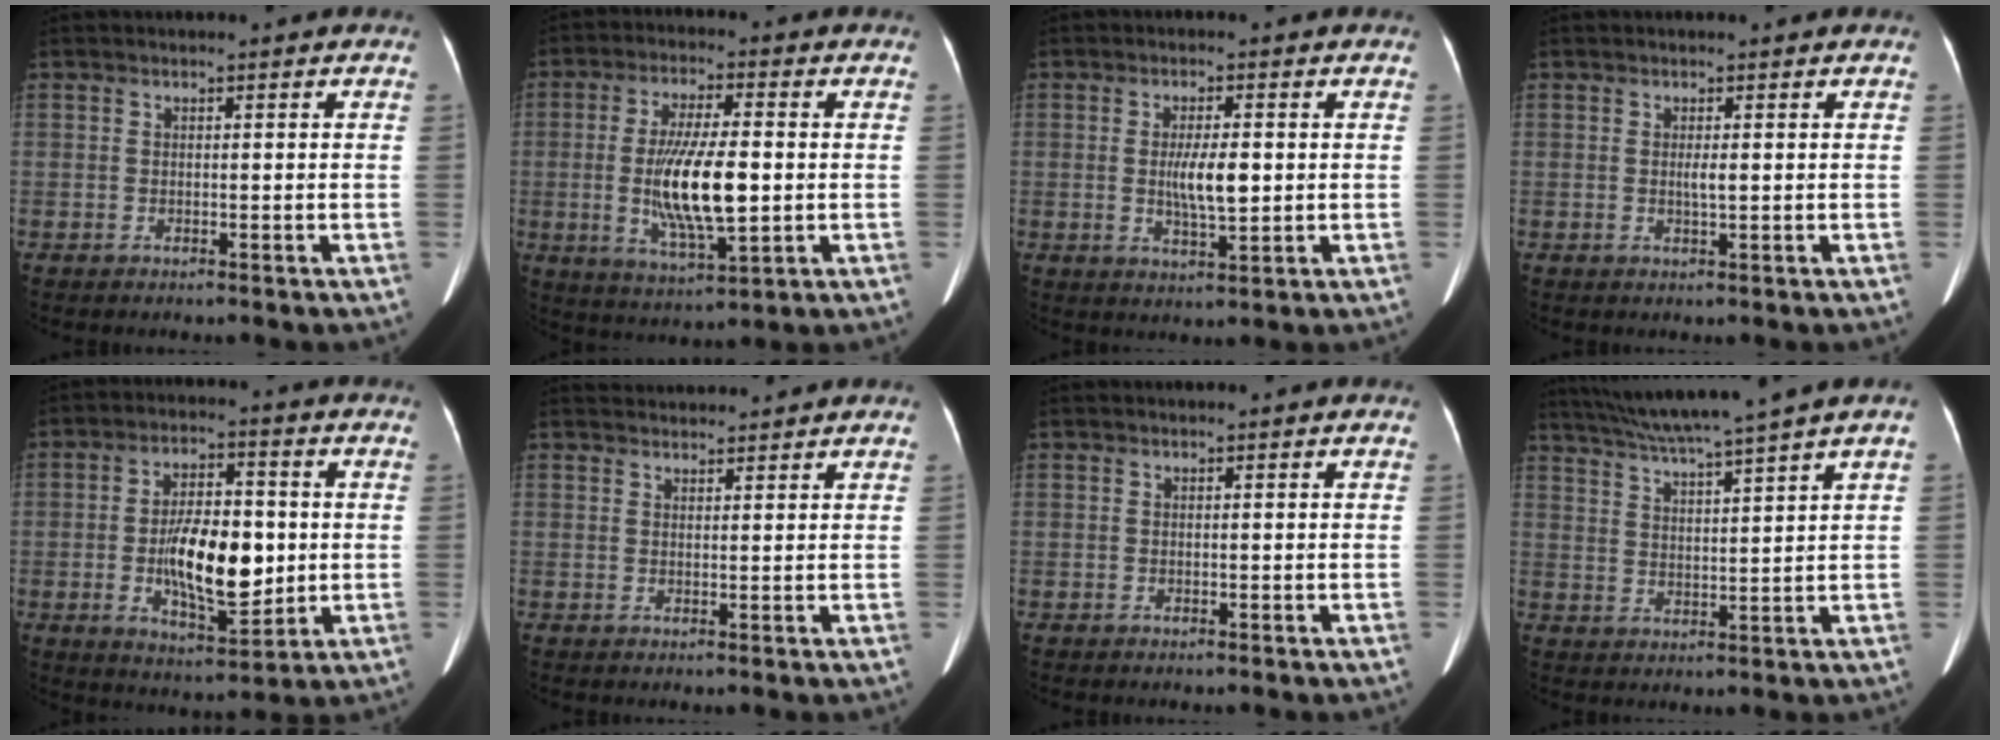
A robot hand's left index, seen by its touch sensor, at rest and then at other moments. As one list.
[{"total": 11.8, "force": [-0.9, 2.6, 11.5], "torque": [-0.224, -0.012, -0.012]}, {"total": 5.1, "force": [0.2, 1.1, 5.0], "torque": [-0.091, -0.006, 0.004]}, {"total": 1.2, "force": [0.2, 0.0, 1.1], "torque": [-0.026, -0.003, 0.003]}, {"total": 12.2, "force": [-0.9, 4.7, 11.2], "torque": [-0.201, -0.003, -0.010]}, {"total": 4.3, "force": [4.2, 0.3, 0.4], "torque": [-0.010, 0.029, 0.066]}, {"total": 0.0}, {"total": 11.3, "force": [9.4, -2.3, 5.8], "torque": [-0.102, 0.004, 0.152]}]